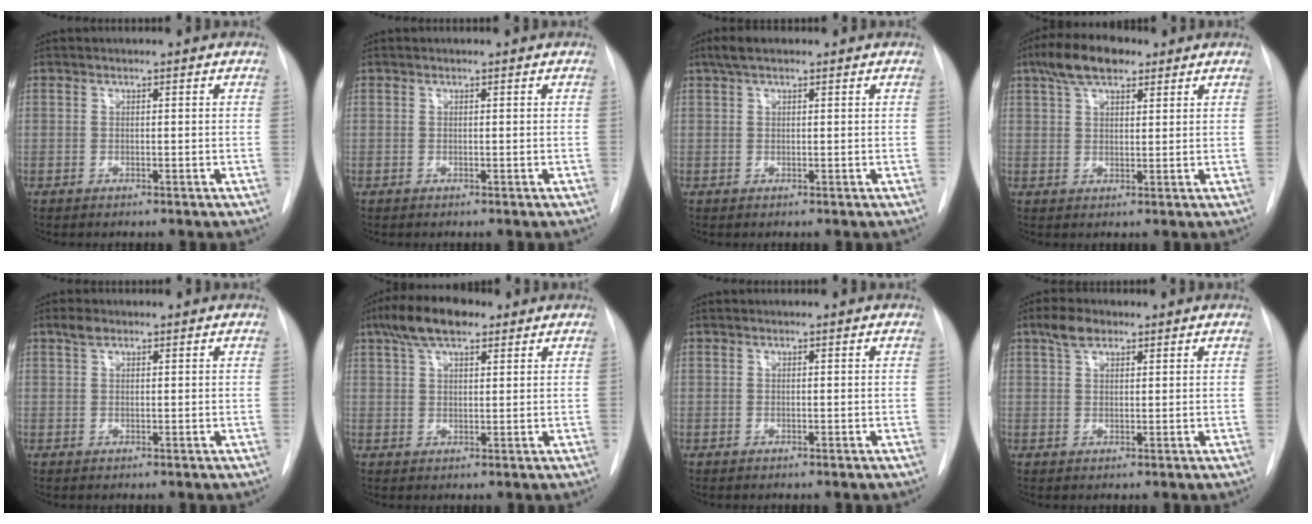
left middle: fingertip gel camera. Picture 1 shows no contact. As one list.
[{"total": 0.0}, {"total": 3.1, "force": [2.1, 1.0, 2.1], "torque": [-0.048, 0.020, 0.038]}, {"total": 7.7, "force": [5.0, 3.2, 5.0], "torque": [-0.098, 0.024, 0.089]}, {"total": 1.6, "force": [1.1, 0.7, 0.9], "torque": [-0.022, 0.010, 0.020]}, {"total": 7.9, "force": [5.1, 2.9, 5.3], "torque": [-0.106, 0.023, 0.090]}, {"total": 0.0}, {"total": 3.5, "force": [2.3, 1.7, 2.0], "torque": [-0.046, 0.011, 0.045]}]